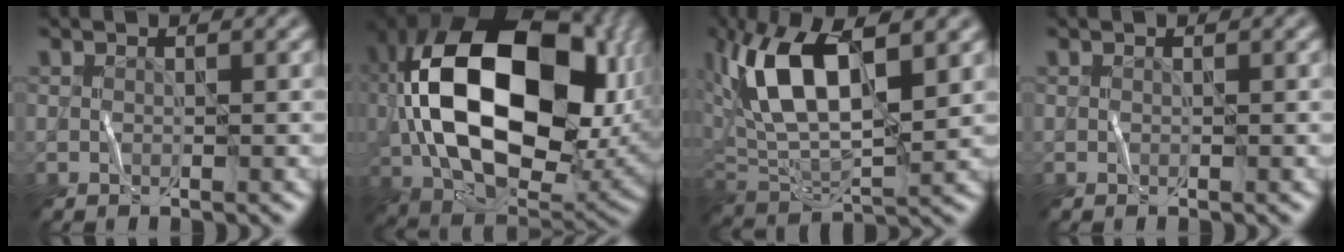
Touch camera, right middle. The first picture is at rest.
{"total": 19.2, "force": [2.0, 12.2, 14.7], "torque": [-0.298, -0.009, 0.047]}
{"total": 10.7, "force": [3.9, 4.7, 8.8], "torque": [-0.170, 0.018, 0.067]}
{"total": 0.0}